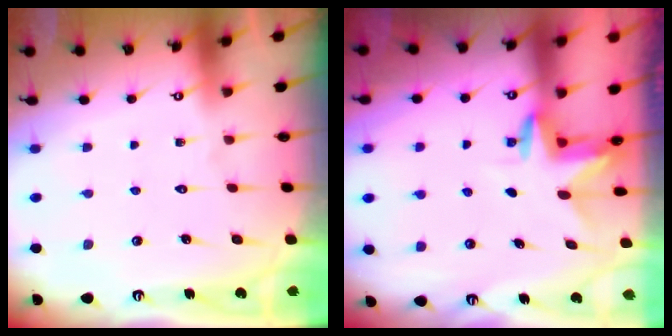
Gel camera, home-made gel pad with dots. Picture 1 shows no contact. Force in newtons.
{"total": 3.2, "press": 3.2, "slide": 0.3}